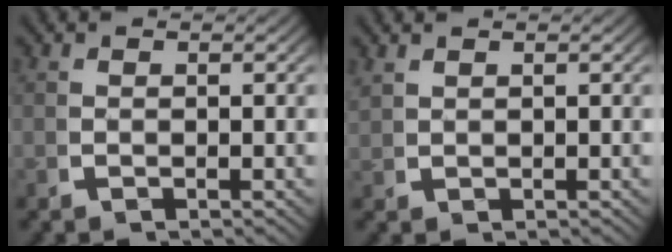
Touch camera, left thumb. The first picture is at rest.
{"total": 1.0, "force": [1.0, 0.1, 0.1], "torque": [-0.002, 0.001, 0.026]}